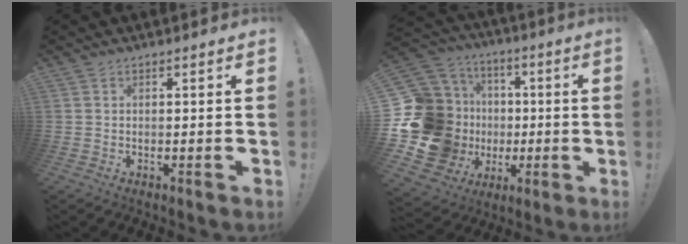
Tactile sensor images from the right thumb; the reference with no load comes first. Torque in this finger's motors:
{"motor_torque": [0.41, 0.15, 0.25, -0.16, 0.06]}